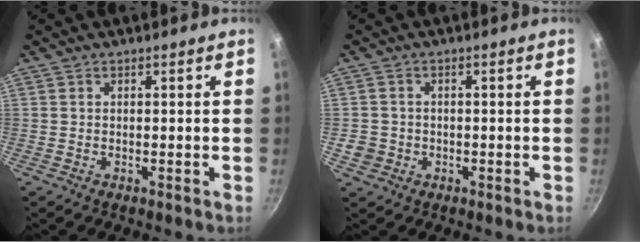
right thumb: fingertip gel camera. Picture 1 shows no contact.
{"total": 3.5, "force": [-0.9, 3.2, 1.2], "torque": [-0.012, 0.009, -0.010]}